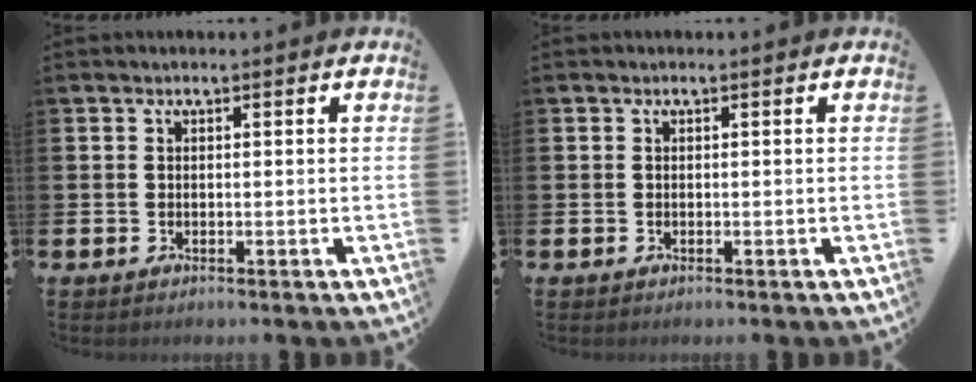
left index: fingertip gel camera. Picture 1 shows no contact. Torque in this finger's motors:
{"motor_torque": [0.00, 0.00, 0.01, 0.00]}